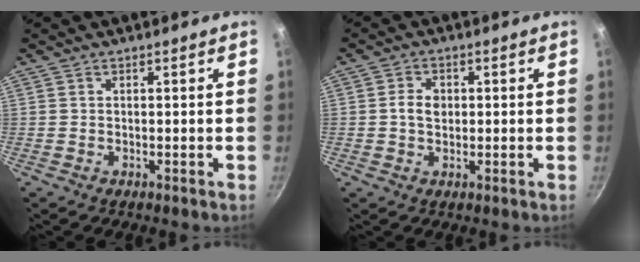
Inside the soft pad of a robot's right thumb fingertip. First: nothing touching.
{"total": 3.7, "force": [0.3, 2.8, 2.4], "torque": [-0.031, 0.005, 0.000]}